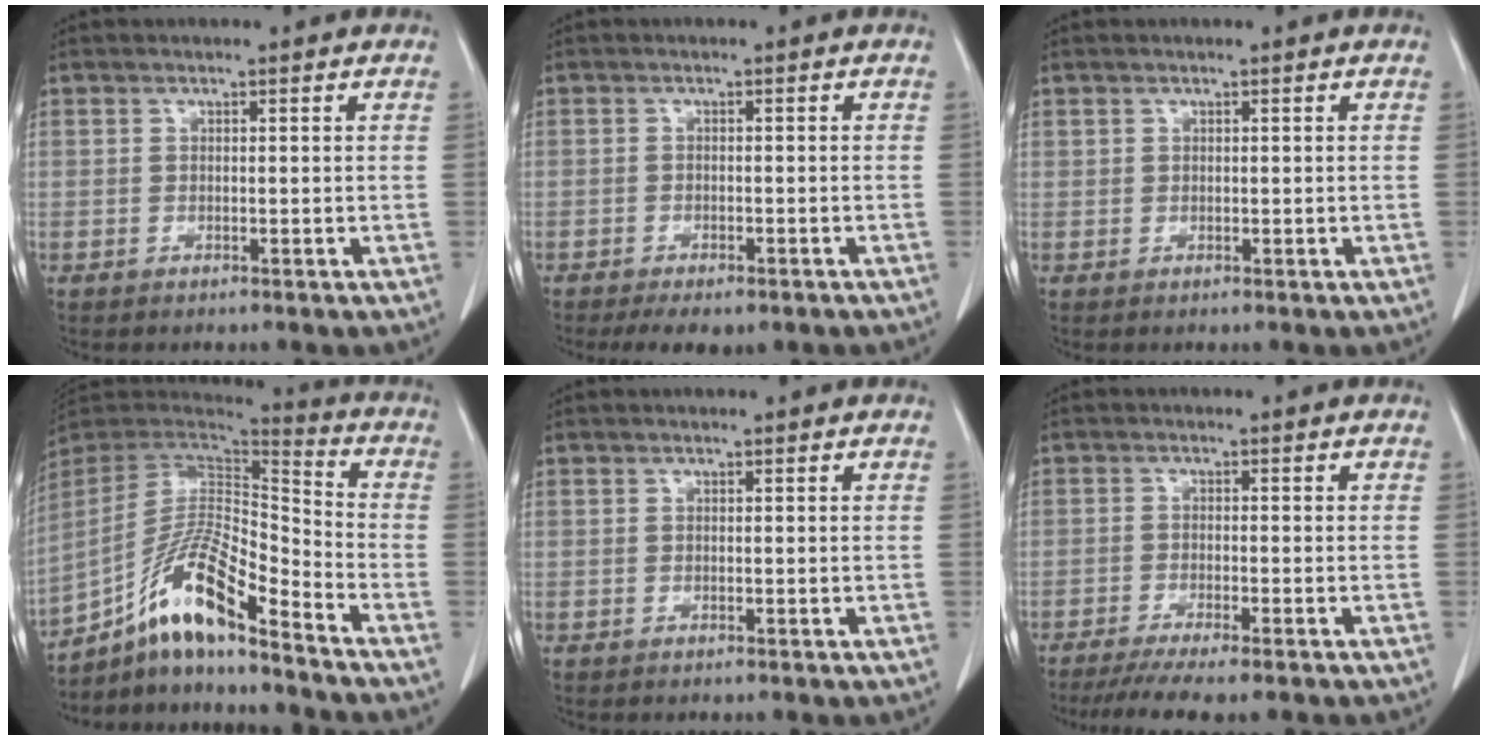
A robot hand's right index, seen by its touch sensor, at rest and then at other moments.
{"total": 5.2, "force": [-3.8, 2.3, 2.8], "torque": [-0.042, -0.009, -0.049]}
{"total": 0.5, "force": [0.2, 0.5, 0.1], "torque": [0.007, 0.002, 0.002]}
{"total": 15.1, "force": [-10.3, 2.2, 10.8], "torque": [-0.205, 0.010, -0.183]}
{"total": 0.0}
{"total": 8.3, "force": [-6.9, 0.5, 4.7], "torque": [-0.071, -0.017, -0.107]}